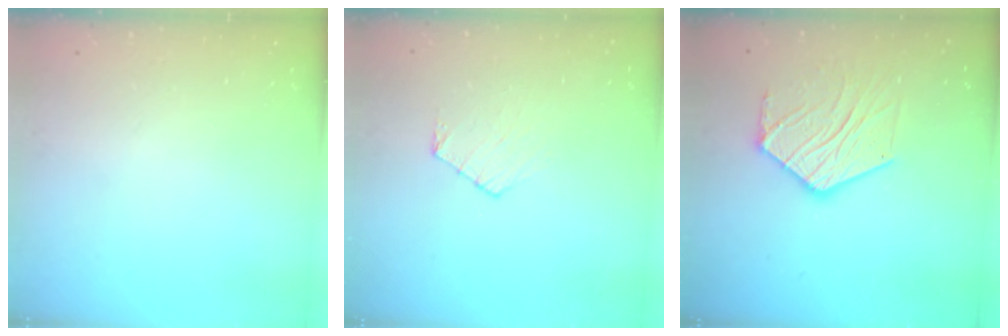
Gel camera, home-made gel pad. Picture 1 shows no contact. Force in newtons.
{"total": 7.2, "press": 7.2, "slide": 0.7}
{"total": 14.0, "press": 13.9, "slide": 1.0}